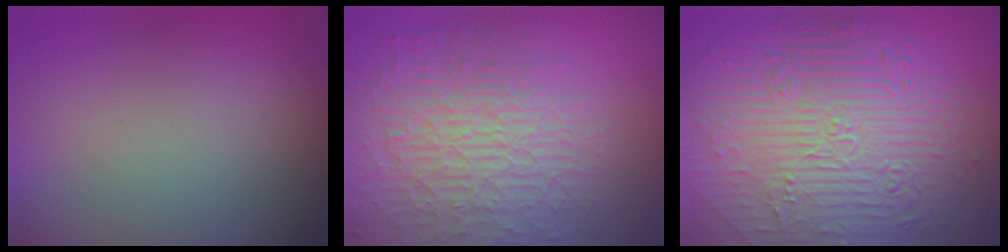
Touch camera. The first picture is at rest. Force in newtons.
{"total": 7.7, "press": 5.6, "slide": 5.3}
{"total": 11.2, "press": 7.5, "slide": 8.2}